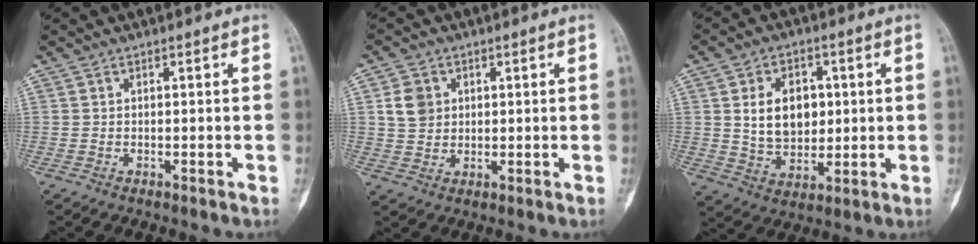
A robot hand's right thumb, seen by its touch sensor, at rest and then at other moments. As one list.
[{"total": 5.2, "force": [1.5, 4.3, 2.4], "torque": [-0.026, -0.002, 0.027]}, {"total": 11.1, "force": [1.9, 7.8, 7.6], "torque": [-0.088, -0.011, 0.042]}]